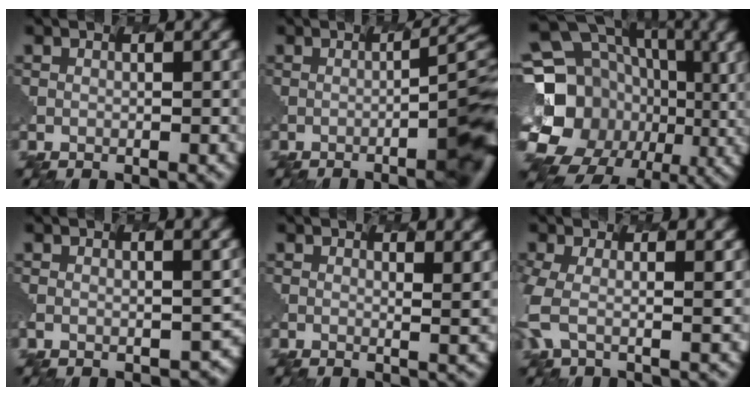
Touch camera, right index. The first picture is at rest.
{"total": 8.8, "force": [-2.2, 2.3, 8.2], "torque": [-0.056, 0.011, -0.047]}
{"total": 14.4, "force": [-2.2, 13.3, 4.9], "torque": [-0.142, 0.009, -0.071]}
{"total": 3.0, "force": [-1.1, 1.1, 2.5], "torque": [-0.034, -0.008, -0.008]}
{"total": 1.8, "force": [1.7, -0.5, -0.5], "torque": [0.008, 0.018, -0.014]}
{"total": 1.9, "force": [0.4, 0.3, 1.8], "torque": [-0.059, 0.007, -0.018]}